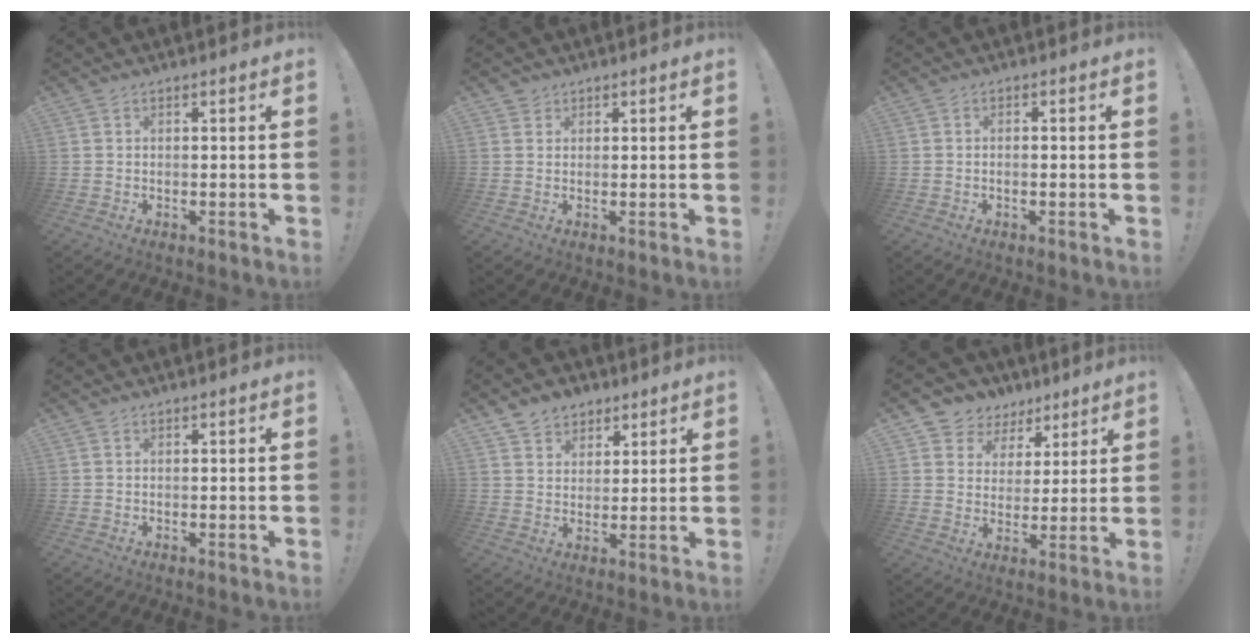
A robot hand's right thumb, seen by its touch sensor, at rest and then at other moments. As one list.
[{"total": 1.6, "force": [1.2, 1.0, 0.0], "torque": [0.002, -0.004, 0.022]}, {"total": 1.2, "force": [-0.8, 0.2, 0.9], "torque": [-0.021, 0.004, -0.013]}, {"total": 0.0}, {"total": 6.5, "force": [4.1, 5.0, 0.7], "torque": [-0.010, -0.025, 0.081]}, {"total": 7.7, "force": [4.1, 6.4, 0.9], "torque": [-0.011, -0.028, 0.083]}]